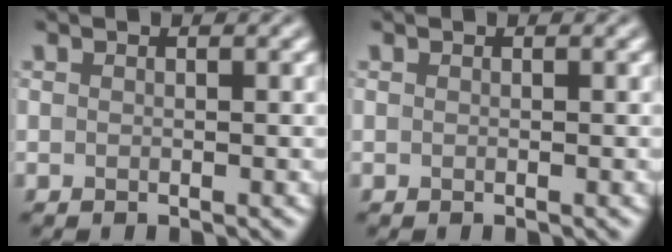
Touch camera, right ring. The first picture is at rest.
{"total": 0.0}